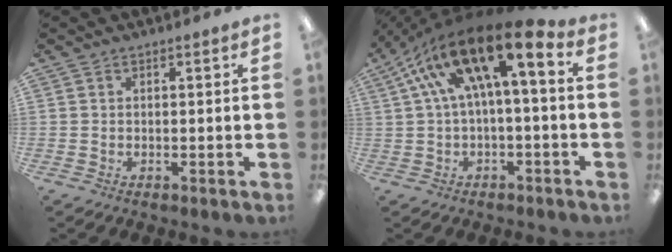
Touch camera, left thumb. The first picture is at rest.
{"total": 17.2, "force": [6.8, 5.5, 14.8], "torque": [-0.272, -0.036, 0.107]}